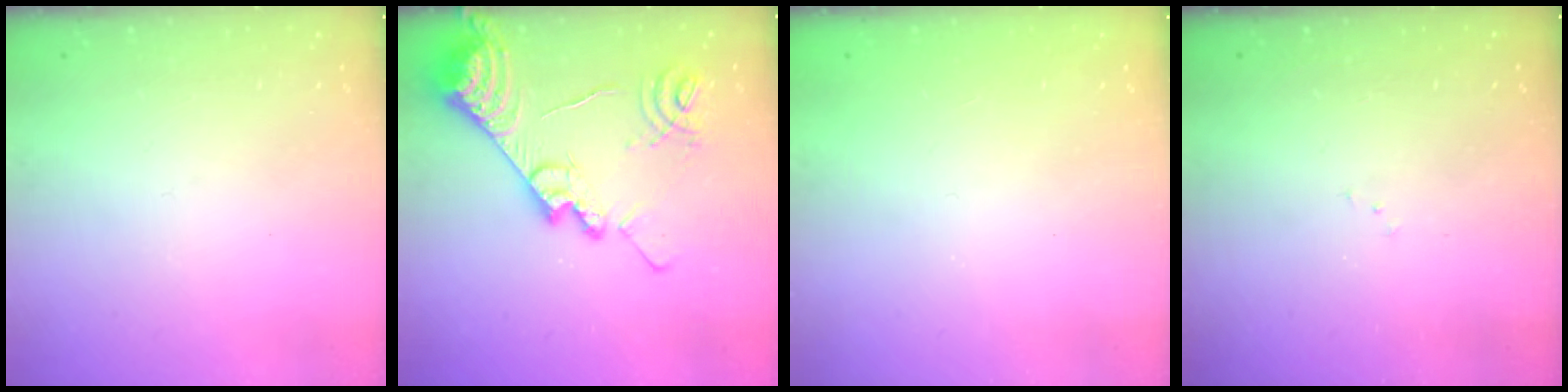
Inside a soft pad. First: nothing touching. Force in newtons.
{"total": 19.1, "press": 19.0, "slide": 1.8}
{"total": 0.9, "press": 0.9, "slide": 0.1}
{"total": 6.4, "press": 6.4, "slide": 0.6}